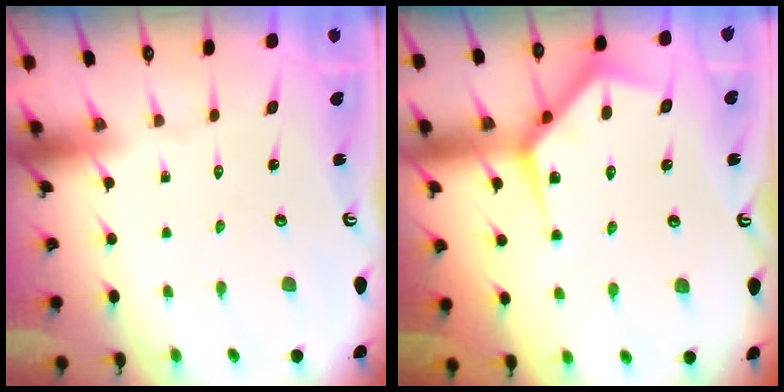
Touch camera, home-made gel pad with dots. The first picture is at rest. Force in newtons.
{"total": 11.0, "press": 11.0, "slide": 0.2}